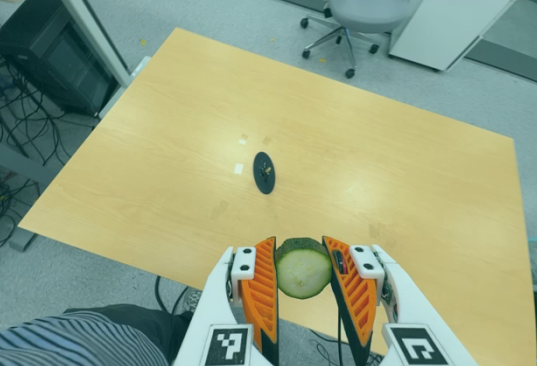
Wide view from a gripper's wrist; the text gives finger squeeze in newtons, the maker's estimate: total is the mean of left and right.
{"total": 11.4, "left": 10.5, "right": 12.3}